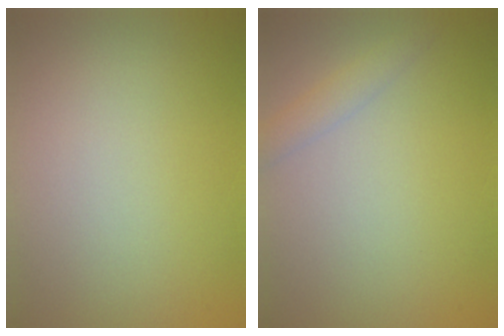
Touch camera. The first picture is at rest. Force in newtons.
{"total": 1.6, "press": 1.6, "slide": 0.0}